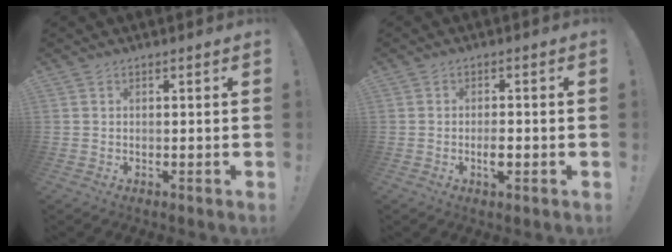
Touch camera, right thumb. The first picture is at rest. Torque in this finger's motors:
{"motor_torque": [0.10, 0.01, 0.42, -0.51, 0.22]}